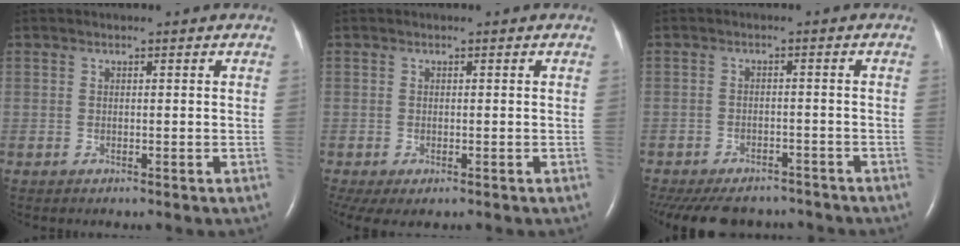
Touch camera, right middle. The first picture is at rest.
{"total": 5.3, "force": [-3.3, 2.4, 3.4], "torque": [-0.064, -0.015, -0.051]}
{"total": 15.6, "force": [-13.1, 6.6, 5.3], "torque": [-0.151, -0.012, -0.173]}